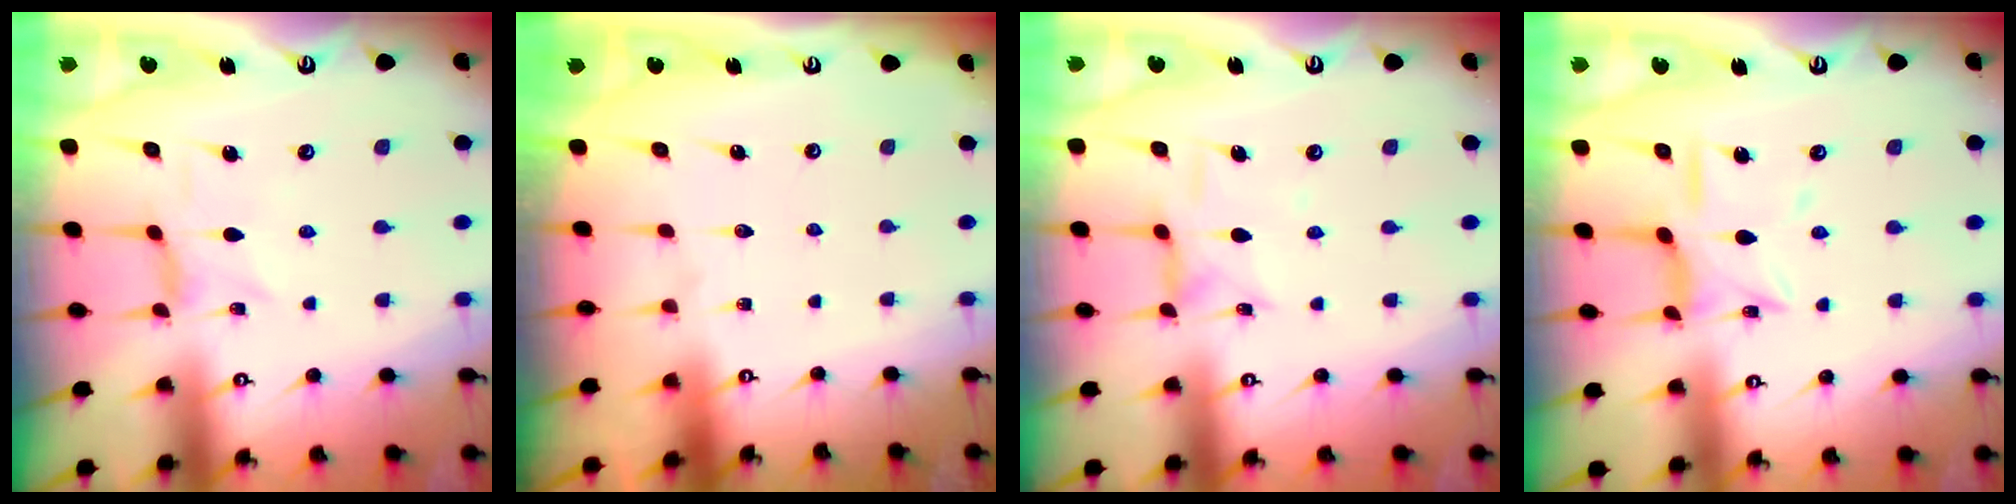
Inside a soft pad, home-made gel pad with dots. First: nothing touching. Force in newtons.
{"total": 0.0}
{"total": 3.0, "press": 3.0, "slide": 0.3}
{"total": 9.2, "press": 9.2, "slide": 0.6}